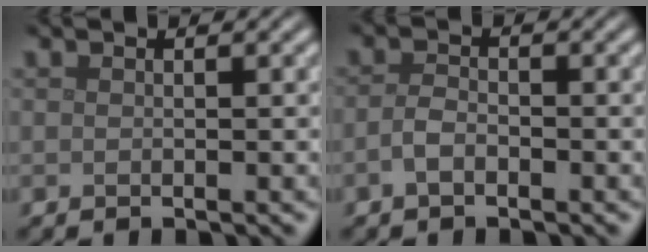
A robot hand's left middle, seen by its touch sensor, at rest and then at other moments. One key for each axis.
{"total": 1.6, "fx": -0.8, "fy": 0.8, "fz": 1.1, "tx": -0.024, "ty": 0.002, "tz": -0.020}